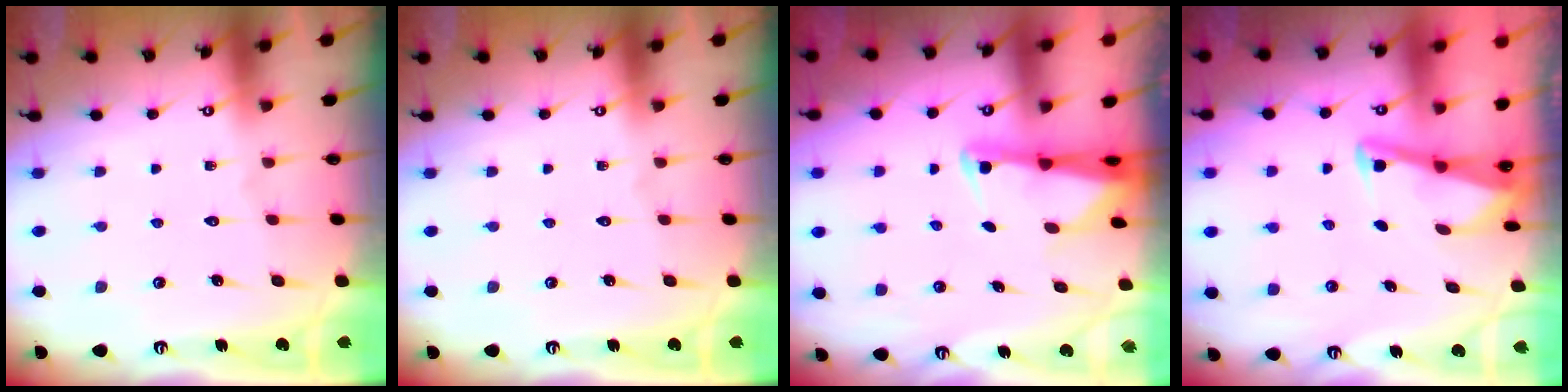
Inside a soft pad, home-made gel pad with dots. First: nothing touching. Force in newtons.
{"total": 0.0}
{"total": 2.5, "press": 2.4, "slide": 0.5}
{"total": 3.3, "press": 3.3, "slide": 0.3}